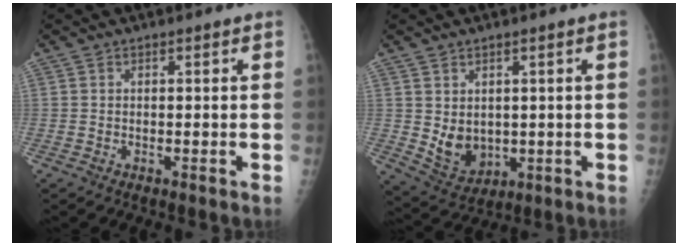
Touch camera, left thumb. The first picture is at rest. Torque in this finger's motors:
{"motor_torque": [-0.16, 0.29, 0.08, -0.20, 0.03]}